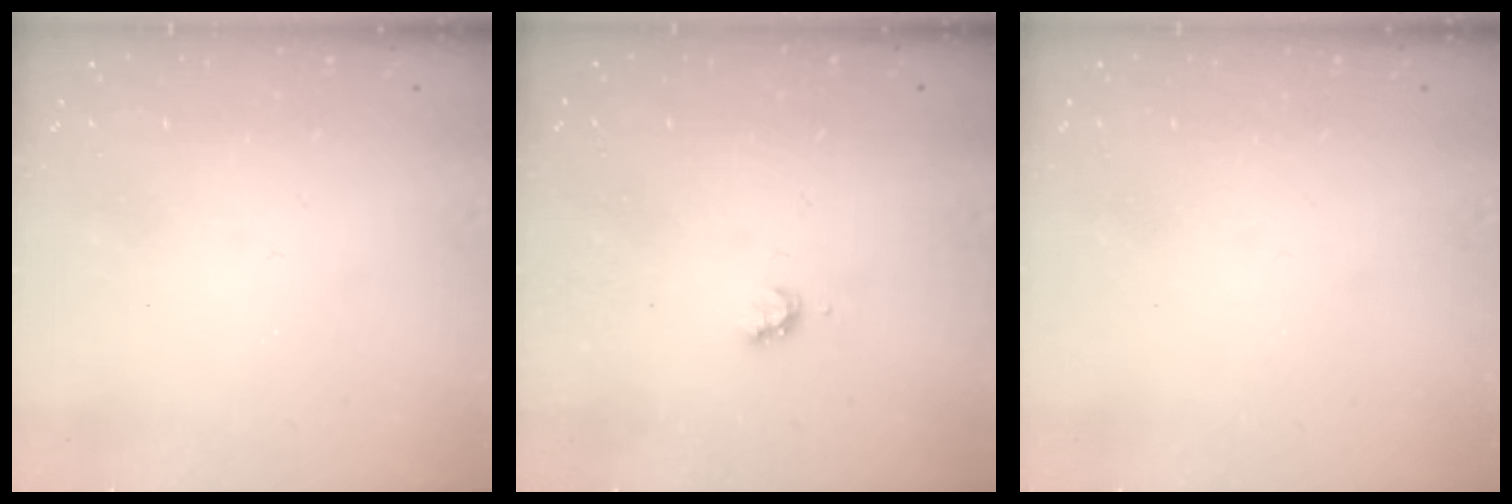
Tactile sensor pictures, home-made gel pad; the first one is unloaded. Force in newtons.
{"total": 3.2, "press": 3.2, "slide": 0.4}
{"total": 0.0}